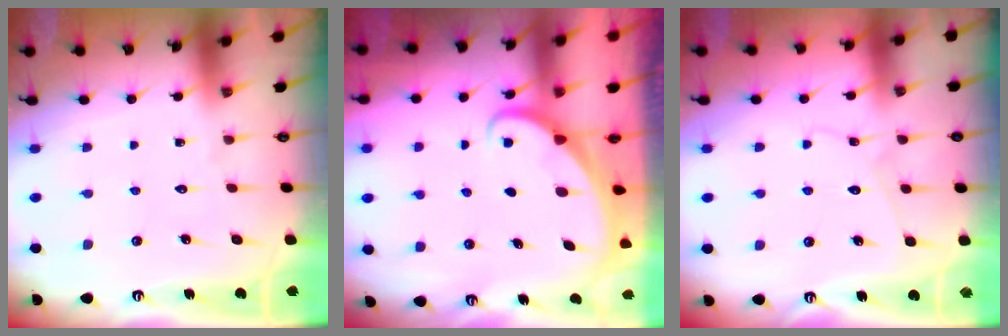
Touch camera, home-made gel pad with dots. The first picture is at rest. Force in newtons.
{"total": 1.9, "press": 1.9, "slide": 0.1}
{"total": 3.6, "press": 3.6, "slide": 0.4}